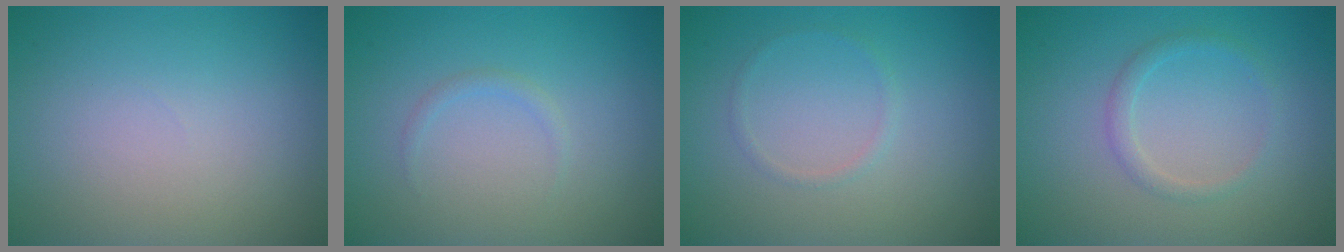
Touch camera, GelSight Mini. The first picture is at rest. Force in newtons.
{"total": 0.7, "press": 0.7, "slide": 0.1}
{"total": 0.7, "press": 0.7, "slide": 0.1}
{"total": 1.4, "press": 1.4, "slide": 0.0}